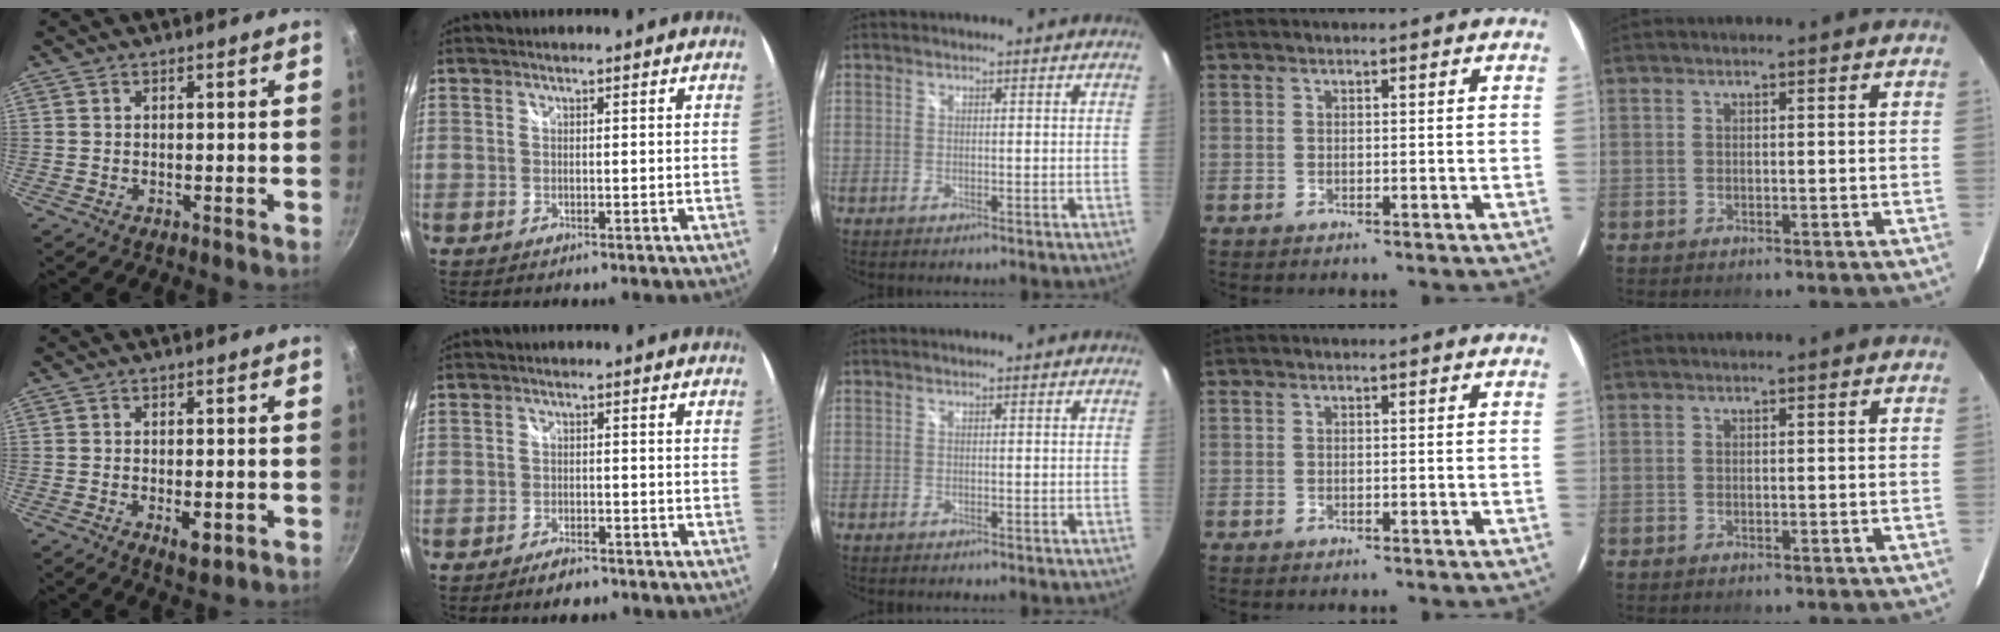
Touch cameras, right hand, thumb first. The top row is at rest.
{"thumb": {"total": 3.9, "force": [-1.2, 1.7, 3.2], "torque": [-0.045, -0.003, -0.014]}, "index": {"total": 4.0, "force": [-3.4, 1.4, 1.6], "torque": [-0.043, -0.002, -0.056]}}